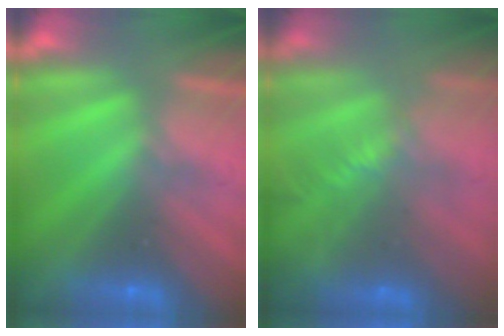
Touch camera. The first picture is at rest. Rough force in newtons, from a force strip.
{"total": 7.4}